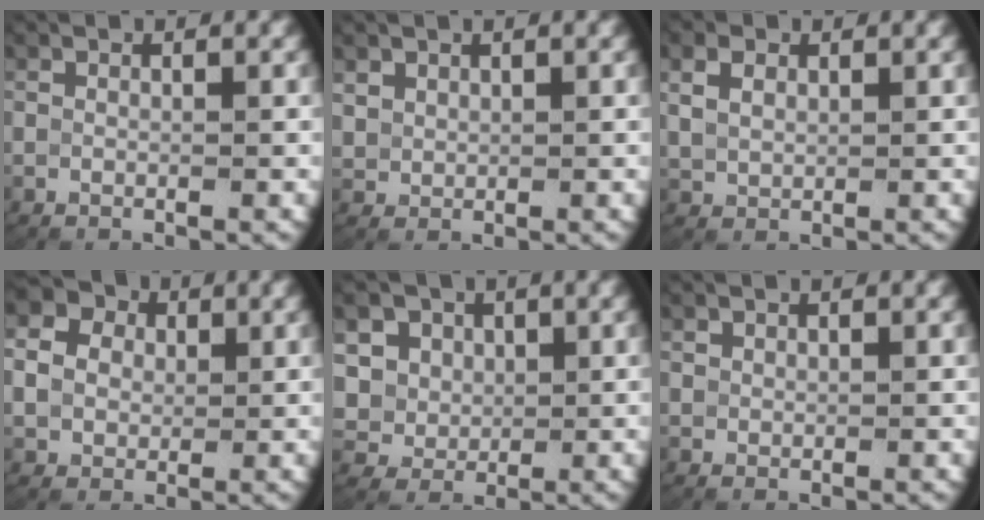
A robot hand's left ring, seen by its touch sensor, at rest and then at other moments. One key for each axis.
{"total": 1.8, "fx": 1.0, "fy": 1.3, "fz": 0.7, "tx": -0.021, "ty": -0.003, "tz": 0.030}
{"total": 2.5, "fx": 1.1, "fy": 1.9, "fz": 1.2, "tx": -0.030, "ty": -0.001, "tz": 0.028}
{"total": 8.1, "fx": 2.5, "fy": 6.9, "fz": 3.5, "tx": -0.077, "ty": 0.008, "tz": 0.028}
{"total": 9.2, "fx": 1.0, "fy": 8.6, "fz": 3.1, "tx": -0.106, "ty": -0.025, "tz": 0.018}
{"total": 0.6, "fx": 0.4, "fy": 0.4, "fz": 0.2, "tx": -0.010, "ty": -0.007, "tz": 0.015}